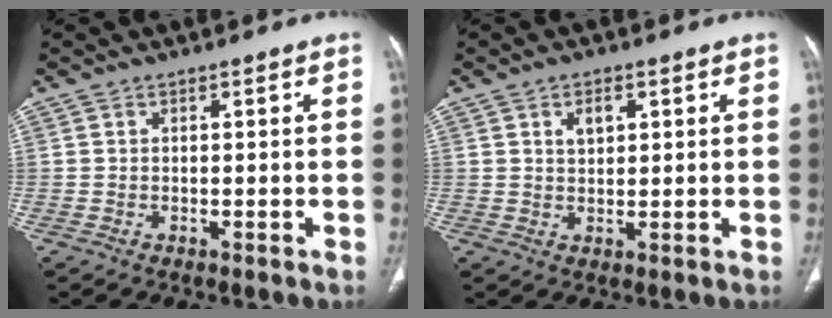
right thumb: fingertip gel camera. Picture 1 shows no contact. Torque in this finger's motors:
{"motor_torque": [-0.01, 0.07, -0.35, 0.24, 0.00]}